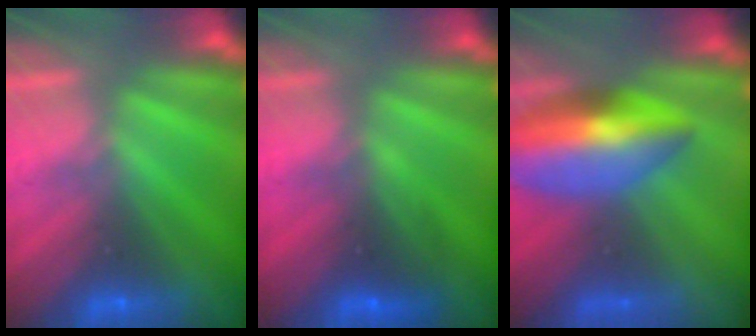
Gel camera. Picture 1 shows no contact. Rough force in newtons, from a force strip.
{"total": 2.7}
{"total": 5.8}